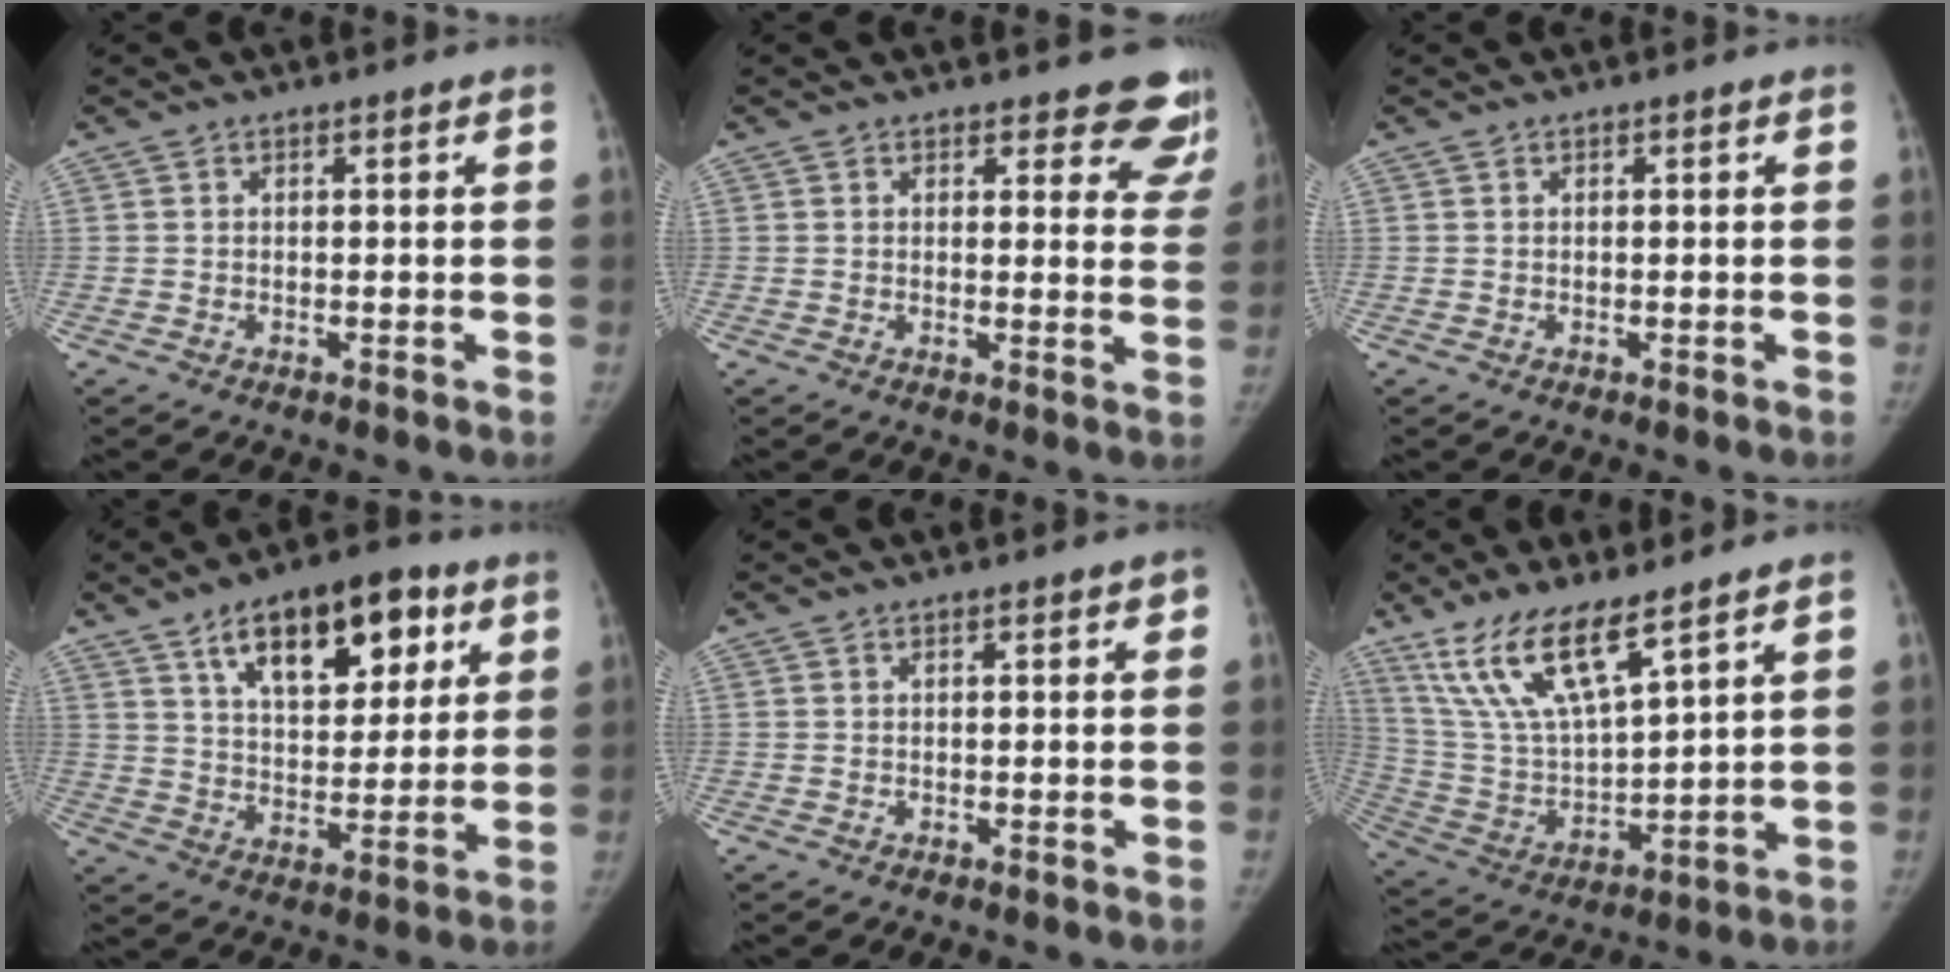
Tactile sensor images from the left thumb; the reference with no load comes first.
{"total": 9.7, "force": [8.9, 3.6, 1.7], "torque": [0.039, -0.056, 0.066]}
{"total": 0.0}
{"total": 17.3, "force": [8.7, 8.8, 12.0], "torque": [-0.131, -0.026, 0.139]}
{"total": 1.0, "force": [0.4, 0.4, 0.8], "torque": [-0.004, 0.003, 0.002]}
{"total": 14.7, "force": [9.9, 3.9, 10.2], "torque": [-0.192, -0.043, 0.211]}